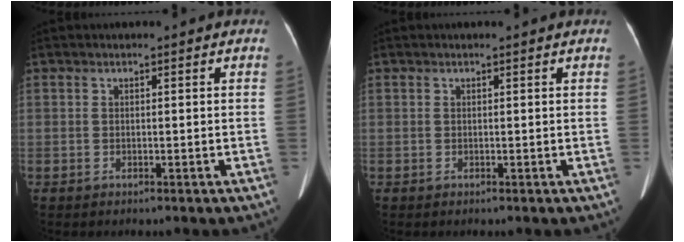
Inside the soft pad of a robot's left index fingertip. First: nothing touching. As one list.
[{"total": 0.0}]